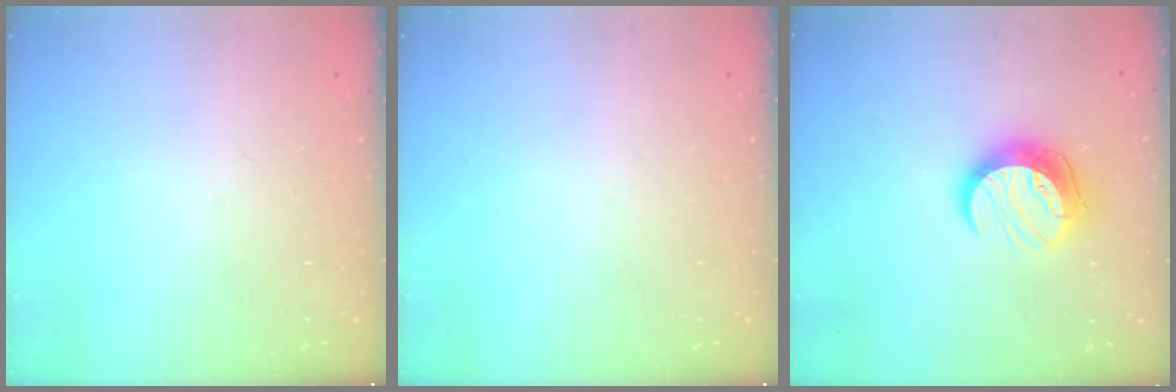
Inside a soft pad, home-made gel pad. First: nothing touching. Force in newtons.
{"total": 0.0}
{"total": 11.1, "press": 11.1, "slide": 1.0}